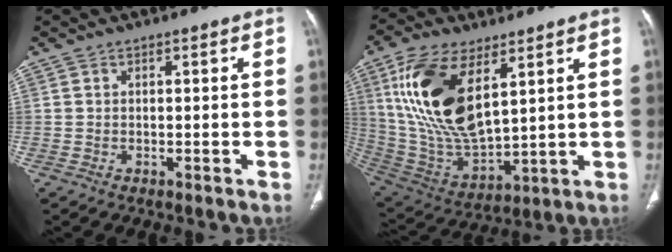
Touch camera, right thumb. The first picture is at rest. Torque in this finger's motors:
{"motor_torque": [1.61, 3.40, 2.18, 0.59, 0.26]}